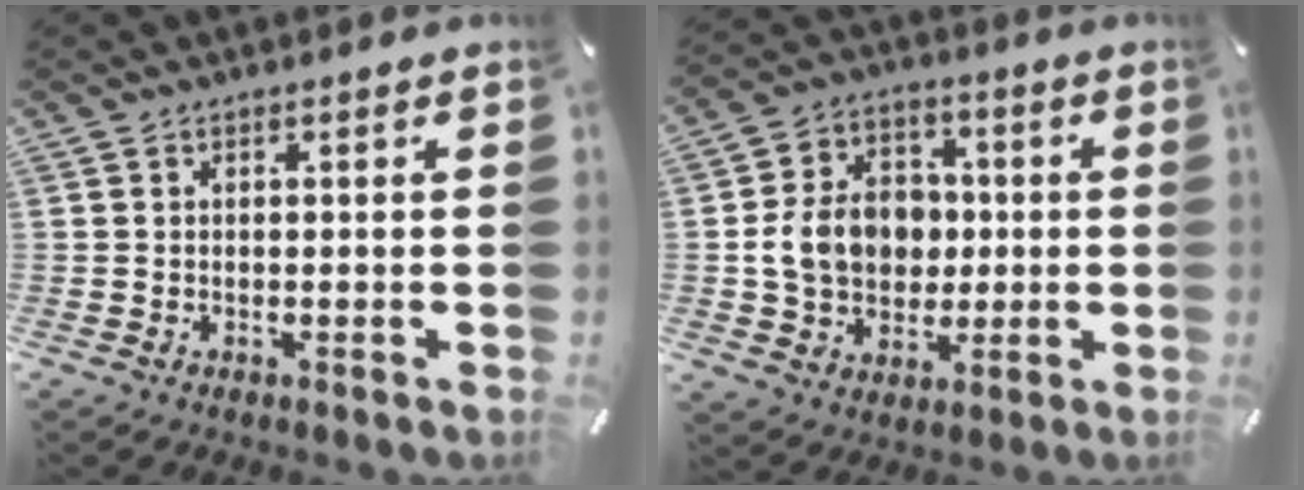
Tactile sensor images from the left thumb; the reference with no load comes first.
{"total": 12.4, "force": [-0.3, 10.5, 6.6], "torque": [-0.134, 0.020, -0.002]}